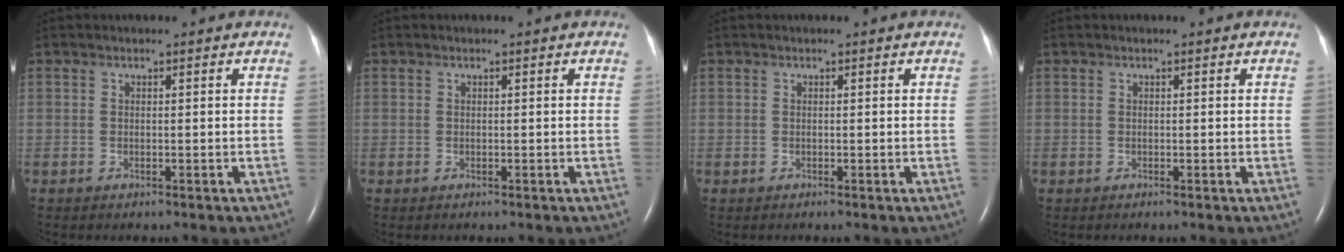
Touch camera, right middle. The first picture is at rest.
{"total": 0.0}
{"total": 0.0}
{"total": 0.0}